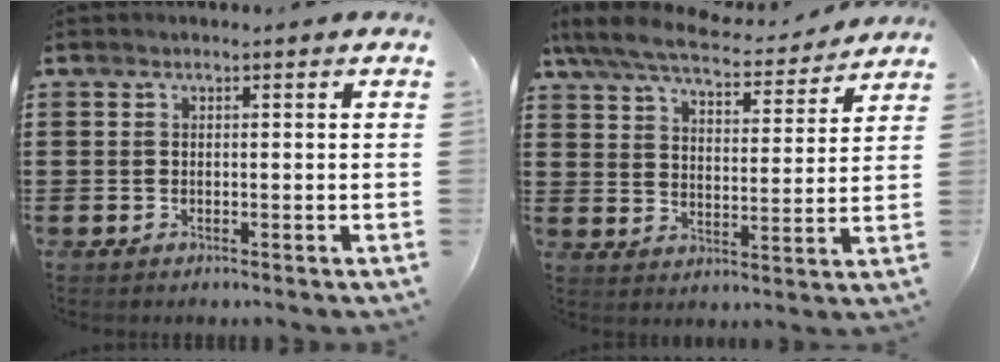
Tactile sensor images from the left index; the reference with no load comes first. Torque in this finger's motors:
{"motor_torque": [1.17, -0.97, 0.49, 0.19]}